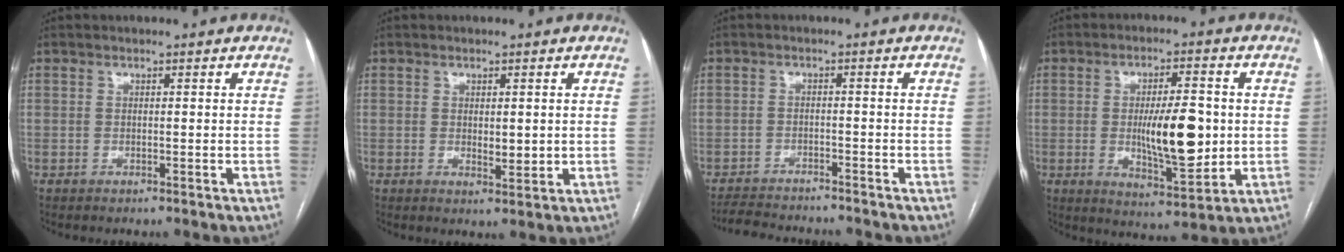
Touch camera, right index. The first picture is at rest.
{"total": 2.5, "force": [0.1, 1.0, 2.3], "torque": [-0.038, -0.007, 0.005]}
{"total": 8.7, "force": [-8.2, 1.3, 2.6], "torque": [-0.036, -0.004, -0.124]}
{"total": 11.6, "force": [-0.4, 3.2, 11.2], "torque": [-0.183, -0.007, -0.001]}